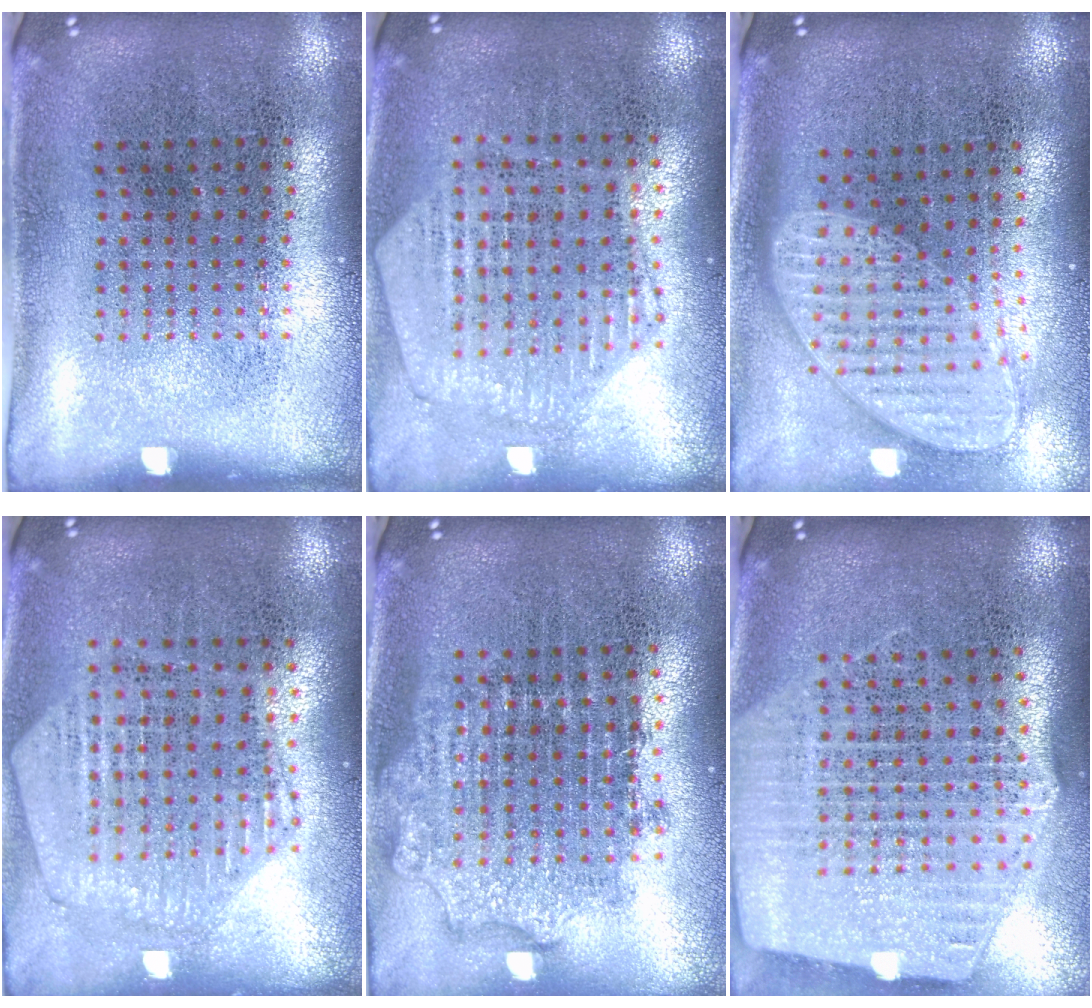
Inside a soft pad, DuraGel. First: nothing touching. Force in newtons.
{"total": 1.2, "press": 1.2, "slide": 0.2}
{"total": 2.0, "press": 1.6, "slide": 1.2}
{"total": 1.1, "press": 1.1, "slide": 0.2}
{"total": 1.9, "press": 1.5, "slide": 1.1}
{"total": 2.6, "press": 2.3, "slide": 1.3}